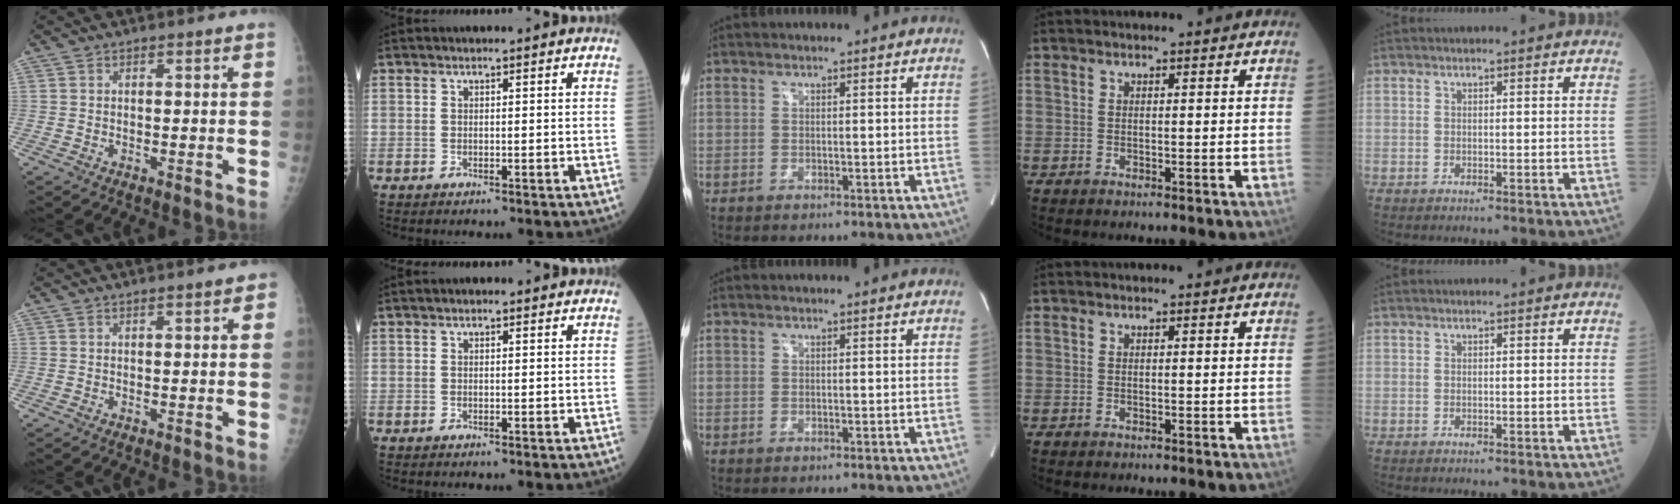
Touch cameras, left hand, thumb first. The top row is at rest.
{"thumb": {"total": 1.2, "force": [0.3, 0.5, 1.1], "torque": [-0.007, 0.004, 0.001]}, "index": {"total": 1.2, "force": [0.8, 0.5, 0.8], "torque": [-0.018, 0.008, 0.007]}}